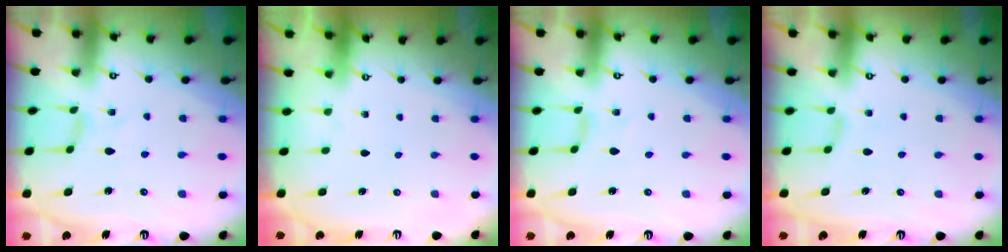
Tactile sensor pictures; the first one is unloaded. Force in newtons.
{"total": 0.0}
{"total": 2.0, "press": 2.0, "slide": 0.4}
{"total": 1.1, "press": 1.1, "slide": 0.4}